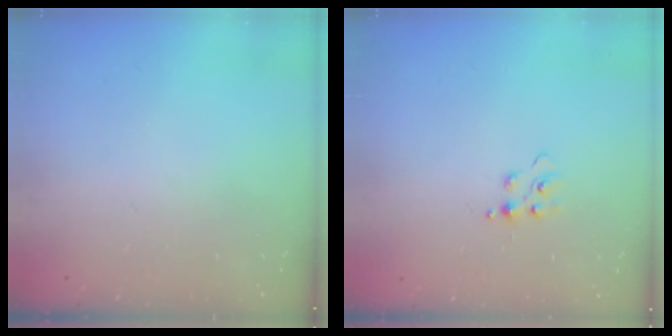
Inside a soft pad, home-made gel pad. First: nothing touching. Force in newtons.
{"total": 5.2, "press": 5.2, "slide": 0.5}